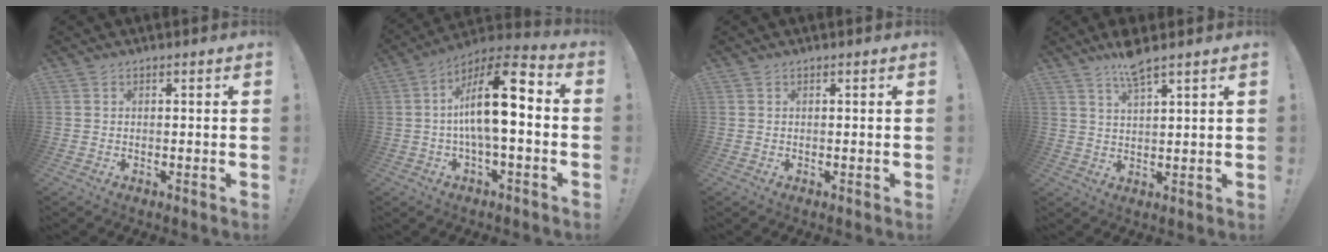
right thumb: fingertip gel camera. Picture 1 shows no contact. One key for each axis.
{"total": 17.1, "fx": 0.2, "fy": 5.4, "fz": 16.2, "tx": -0.270, "ty": 0.004, "tz": -0.003}
{"total": 0.0}
{"total": 7.2, "fx": 5.8, "fy": 1.0, "fz": 4.2, "tx": -0.077, "ty": -0.024, "tz": 0.100}